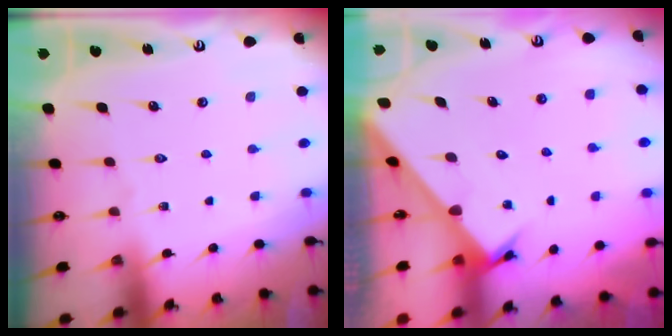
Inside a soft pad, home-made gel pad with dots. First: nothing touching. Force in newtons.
{"total": 2.1, "press": 2.1, "slide": 0.1}